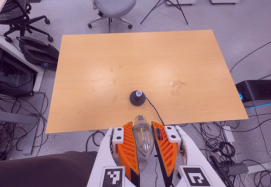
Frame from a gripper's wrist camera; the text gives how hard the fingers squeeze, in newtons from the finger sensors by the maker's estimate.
{"total": 14.6, "left": 16.6, "right": 12.5}